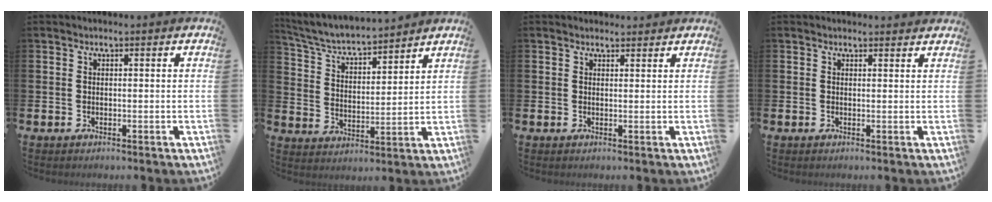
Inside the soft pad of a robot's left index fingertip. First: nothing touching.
{"total": 5.2, "force": [4.9, 0.9, 1.5], "torque": [-0.056, -0.040, 0.081]}
{"total": 1.1, "force": [1.0, 0.5, 0.0], "torque": [0.009, 0.000, 0.016]}
{"total": 0.7, "force": [0.6, 0.2, 0.0], "torque": [0.009, -0.001, 0.010]}